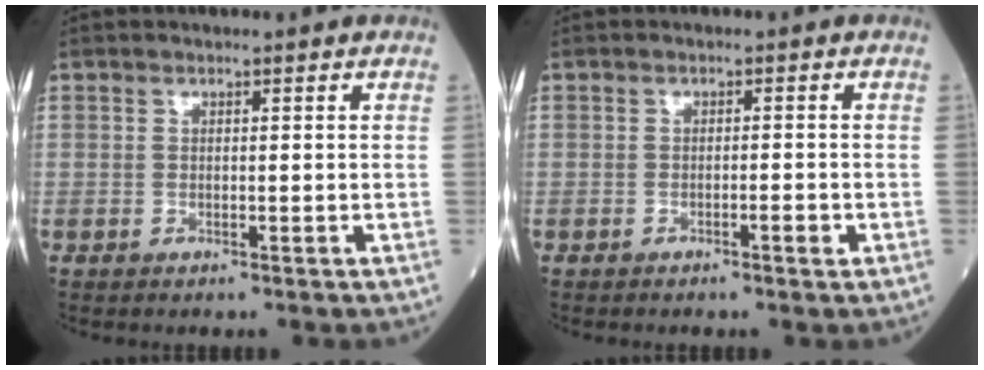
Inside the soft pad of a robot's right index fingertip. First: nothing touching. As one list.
[{"total": 1.6, "force": [-0.9, 0.2, 1.3], "torque": [-0.020, 0.001, -0.014]}]